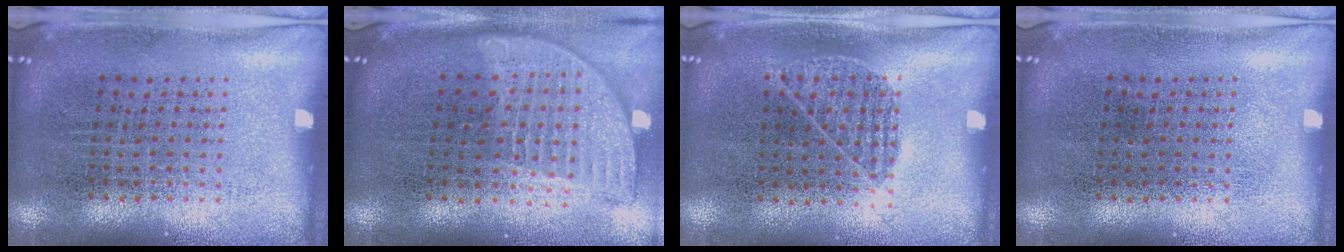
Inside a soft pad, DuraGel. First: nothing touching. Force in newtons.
{"total": 1.9, "press": 1.5, "slide": 1.1}
{"total": 0.8, "press": 0.6, "slide": 0.5}
{"total": 0.0}